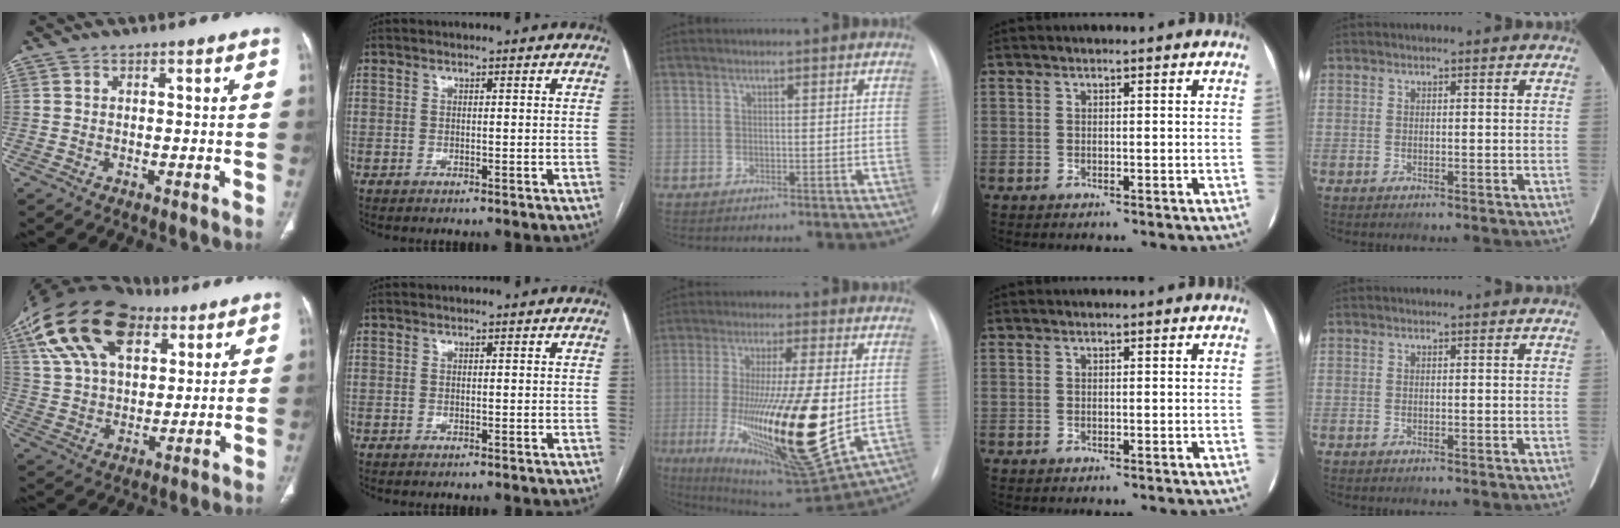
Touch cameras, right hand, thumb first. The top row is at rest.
{"thumb": {"total": 24.8, "force": [13.3, 13.5, 16.0], "torque": [-0.308, 0.005, 0.243]}, "middle": {"total": 23.5, "force": [-3.0, 4.2, 22.9], "torque": [-0.392, -0.047, -0.032]}}